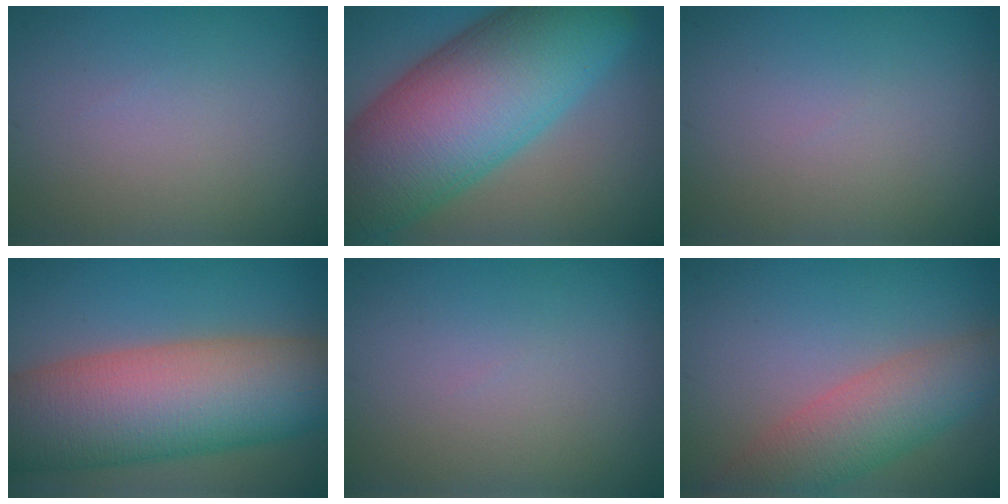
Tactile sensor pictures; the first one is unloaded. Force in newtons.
{"total": 16.0, "press": 16.0, "slide": 0.6}
{"total": 0.0}
{"total": 13.3, "press": 13.3, "slide": 0.7}
{"total": 0.0}
{"total": 5.4, "press": 5.4, "slide": 0.4}